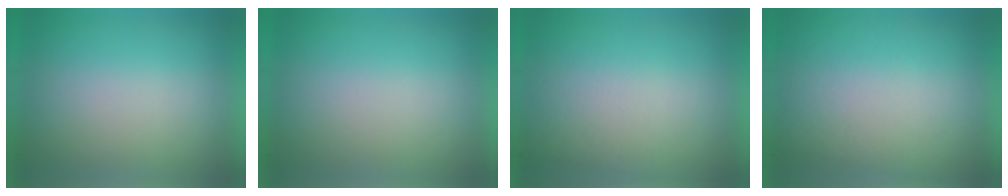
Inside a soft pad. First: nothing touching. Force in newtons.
{"total": 0.0}
{"total": 2.6}
{"total": 2.6}